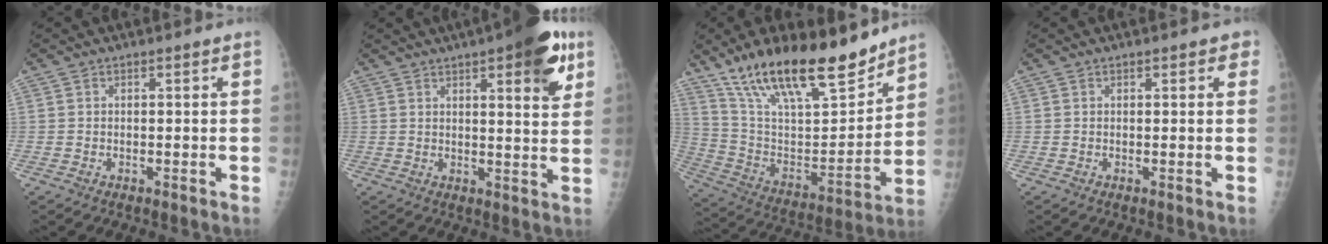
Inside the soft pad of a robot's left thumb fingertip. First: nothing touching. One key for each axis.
{"total": 12.8, "fx": 6.6, "fy": 3.5, "fz": 10.4, "tx": -0.113, "ty": -0.023, "tz": 0.082}
{"total": 25.1, "fx": 18.6, "fy": 7.8, "fz": 15.0, "tx": -0.227, "ty": -0.073, "tz": 0.327}
{"total": 1.9, "fx": 1.0, "fy": 0.9, "fz": 1.3, "tx": -0.006, "ty": -0.001, "tz": 0.010}